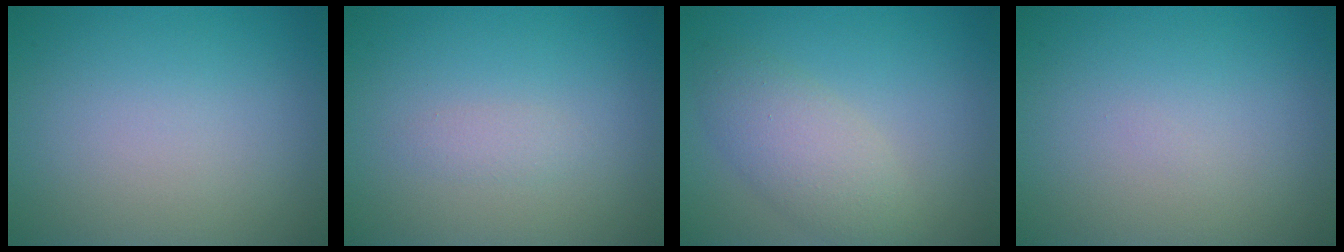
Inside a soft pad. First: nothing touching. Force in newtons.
{"total": 0.9, "press": 0.9, "slide": 0.0}
{"total": 3.8, "press": 3.7, "slide": 0.3}
{"total": 0.0}